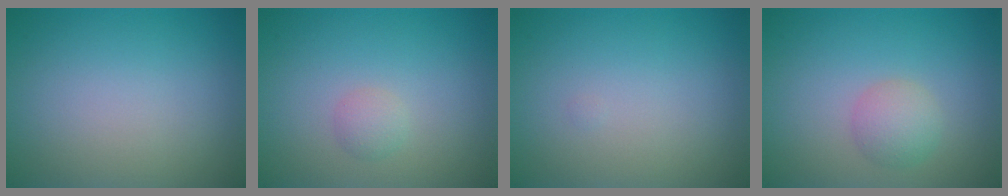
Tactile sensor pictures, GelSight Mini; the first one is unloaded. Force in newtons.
{"total": 1.1, "press": 1.1, "slide": 0.1}
{"total": 0.0}
{"total": 2.3, "press": 2.3, "slide": 0.1}